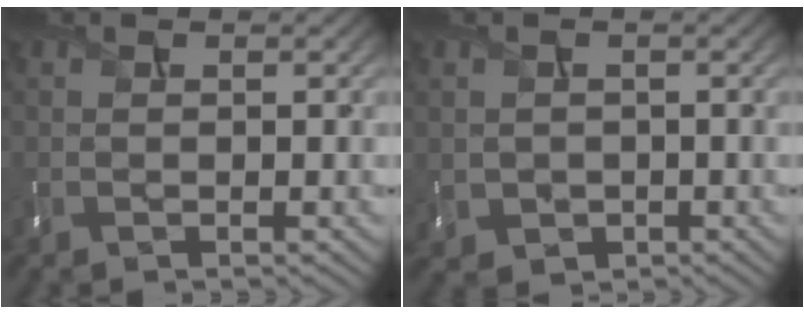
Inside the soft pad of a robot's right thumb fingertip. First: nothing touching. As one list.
[{"total": 2.4, "force": [-0.4, 2.3, 0.6], "torque": [-0.024, -0.018, -0.004]}]